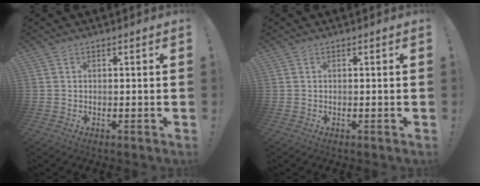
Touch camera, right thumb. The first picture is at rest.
{"total": 0.0}